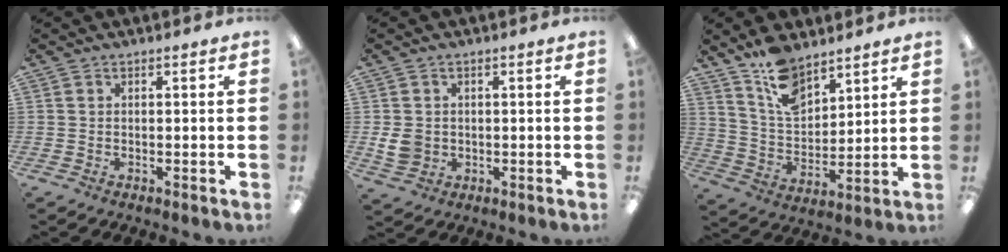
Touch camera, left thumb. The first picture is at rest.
{"total": 5.0, "force": [0.1, 4.3, 2.5], "torque": [-0.035, 0.001, 0.003]}
{"total": 11.9, "force": [8.8, 5.8, 5.6], "torque": [-0.105, -0.047, 0.165]}